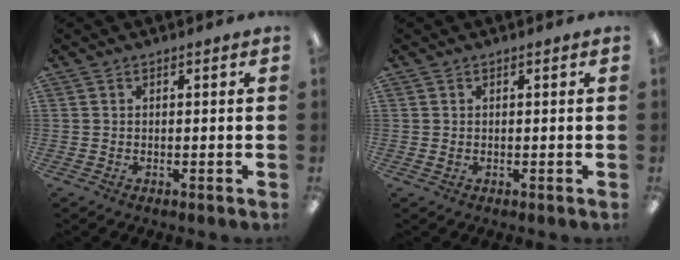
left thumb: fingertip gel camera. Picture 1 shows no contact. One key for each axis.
{"total": 0.6, "fx": 0.2, "fy": 0.4, "fz": 0.5, "tx": -0.001, "ty": -0.001, "tz": 0.001}